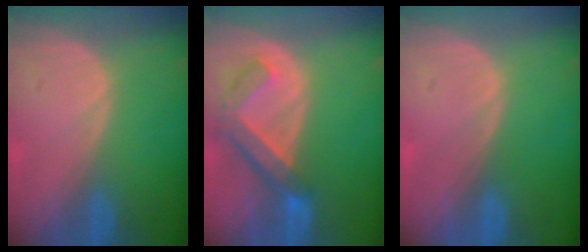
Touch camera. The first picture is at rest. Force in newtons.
{"total": 7.1, "press": 6.2, "slide": 3.5}
{"total": 0.0}